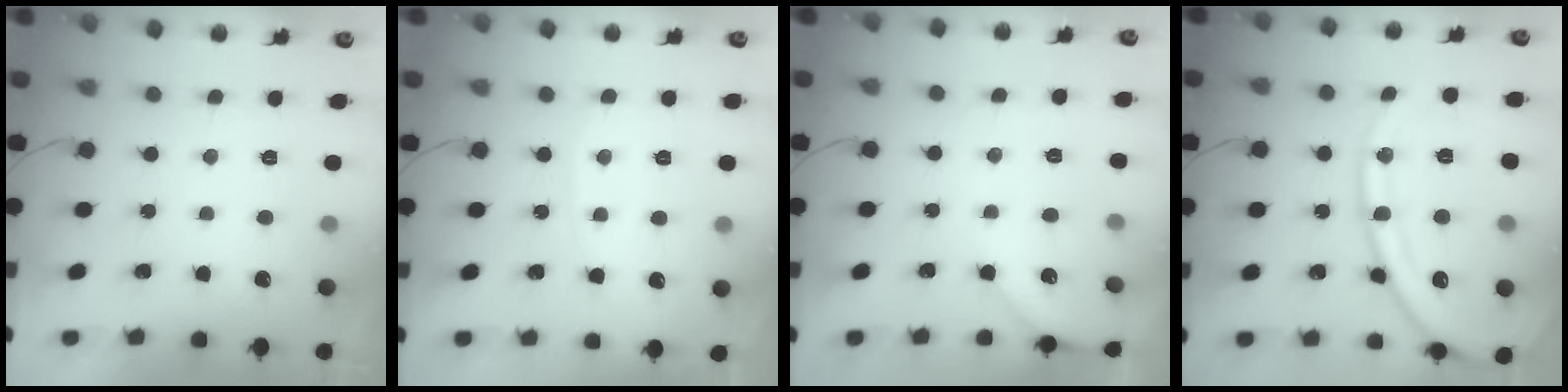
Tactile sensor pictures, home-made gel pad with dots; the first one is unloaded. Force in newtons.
{"total": 5.7, "press": 5.7, "slide": 0.6}
{"total": 5.2, "press": 5.1, "slide": 0.6}
{"total": 18.7, "press": 18.5, "slide": 2.2}